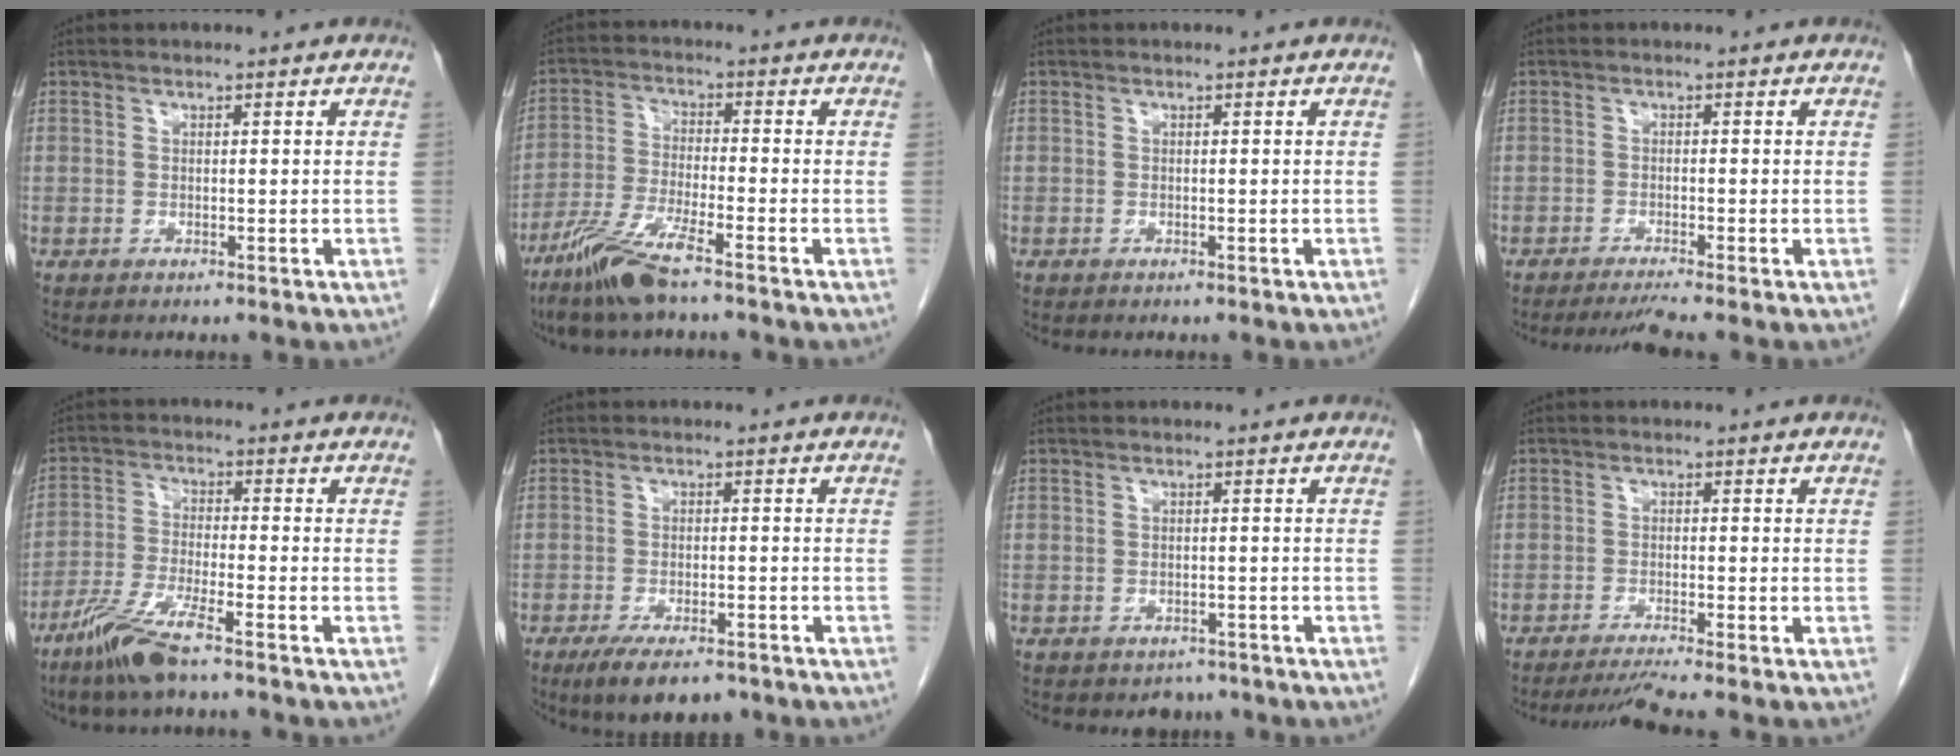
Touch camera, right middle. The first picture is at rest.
{"total": 8.6, "force": [-6.1, 0.4, 6.0], "torque": [-0.131, -0.023, -0.124]}
{"total": 0.0}
{"total": 3.0, "force": [-2.5, -1.2, 1.2], "torque": [-0.028, -0.014, -0.047]}
{"total": 7.9, "force": [-5.6, 0.2, 5.6], "torque": [-0.121, -0.022, -0.114]}
{"total": 5.9, "force": [-4.3, 1.9, 3.5], "torque": [-0.061, -0.009, -0.066]}
{"total": 2.1, "force": [-1.6, 1.3, 0.3], "torque": [-0.007, 0.002, -0.020]}
{"total": 3.5, "force": [-2.9, -1.6, 1.3], "torque": [-0.031, -0.018, -0.055]}